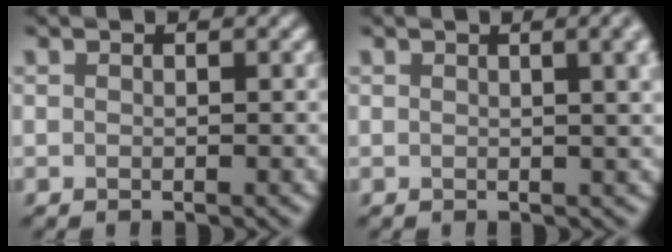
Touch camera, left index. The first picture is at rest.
{"total": 5.4, "force": [1.8, 2.3, 4.5], "torque": [-0.023, 0.021, 0.006]}